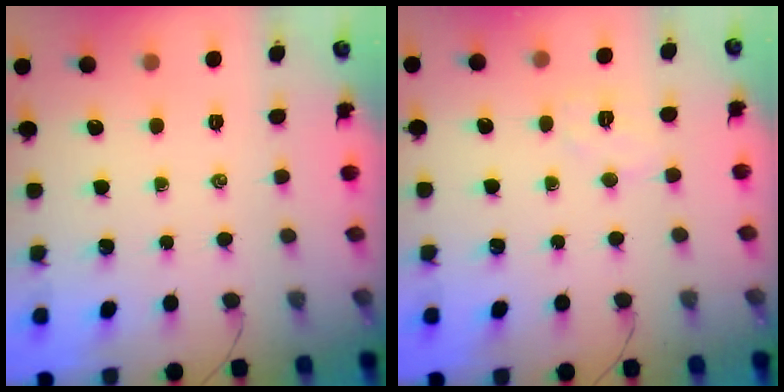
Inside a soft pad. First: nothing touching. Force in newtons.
{"total": 4.5, "press": 4.4, "slide": 1.0}